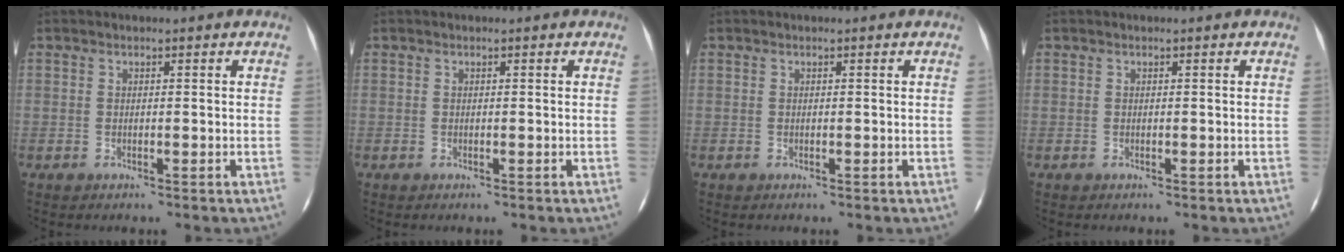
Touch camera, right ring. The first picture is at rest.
{"total": 0.0}
{"total": 0.0}
{"total": 0.0}